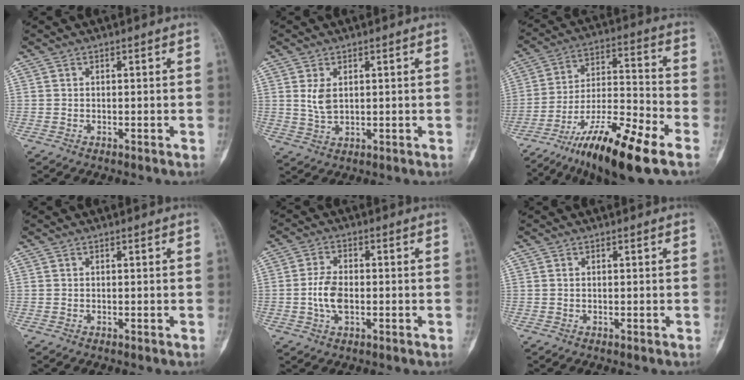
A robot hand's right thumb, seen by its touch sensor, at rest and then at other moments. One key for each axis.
{"total": 3.8, "fx": 1.0, "fy": 2.2, "fz": 2.9, "tx": -0.057, "ty": -0.007, "tz": 0.029}
{"total": 19.2, "fx": -12.2, "fy": 3.1, "fz": 14.5, "tx": -0.273, "ty": 0.053, "tz": -0.211}
{"total": 0.0}
{"total": 6.0, "fx": -0.9, "fy": 3.4, "fz": 4.8, "tx": -0.094, "ty": 0.006, "tz": -0.021}
{"total": 0.0}